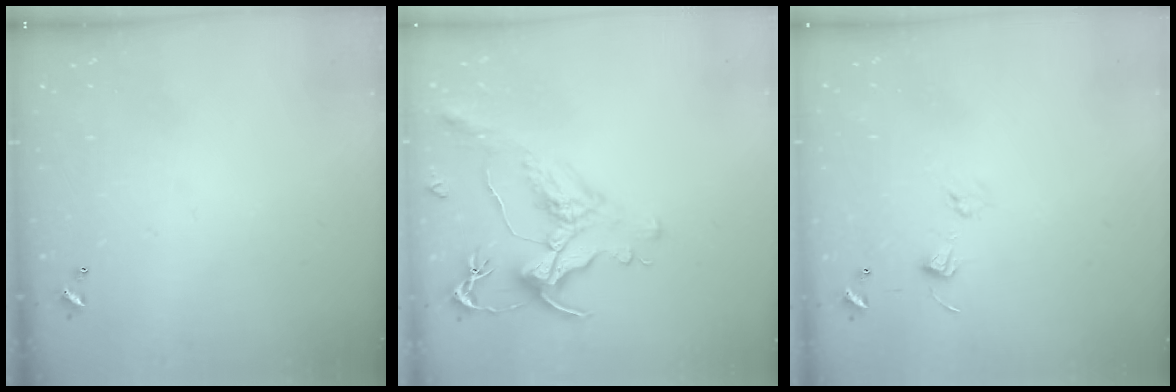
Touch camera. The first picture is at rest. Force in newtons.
{"total": 1.6, "press": 1.0, "slide": 1.3}
{"total": 5.0, "press": 5.0, "slide": 0.6}